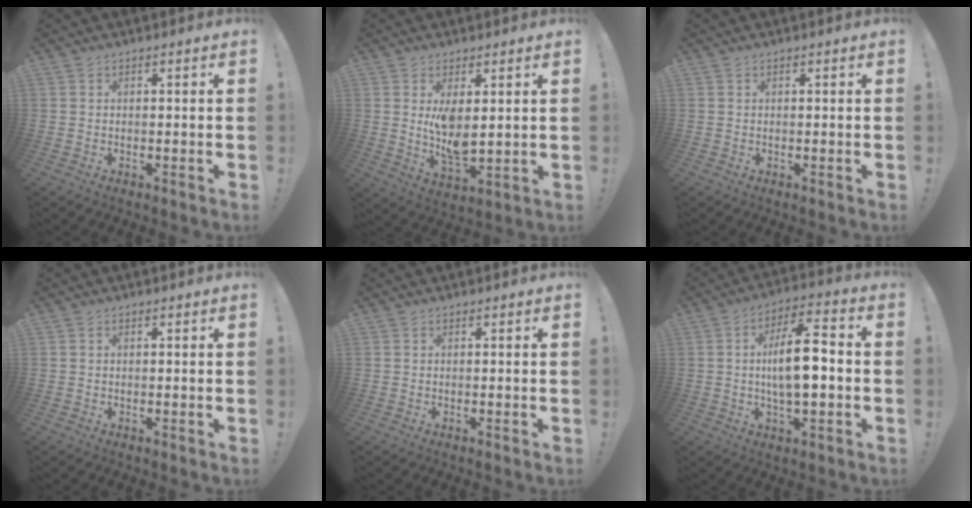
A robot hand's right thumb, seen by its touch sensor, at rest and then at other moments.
{"total": 7.6, "force": [3.0, 3.0, 6.3], "torque": [-0.089, -0.024, 0.051]}
{"total": 0.0}
{"total": 0.0}
{"total": 0.0}
{"total": 13.2, "force": [-0.9, 4.7, 12.3], "torque": [-0.211, 0.005, -0.024]}